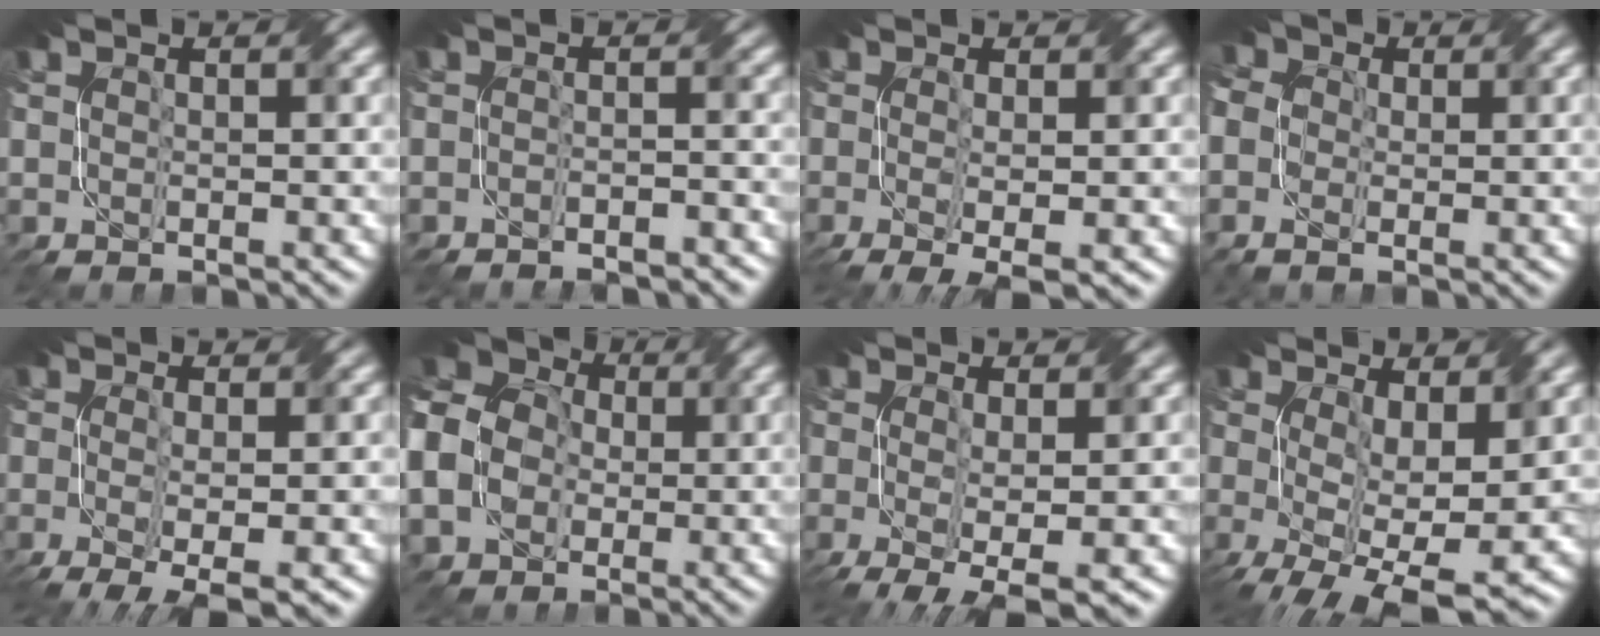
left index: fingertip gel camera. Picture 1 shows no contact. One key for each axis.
{"total": 3.8, "fx": -3.6, "fy": 0.7, "fz": 1.2, "tx": -0.005, "ty": 0.009, "tz": -0.044}
{"total": 4.2, "fx": -1.4, "fy": 1.5, "fz": 3.7, "tx": -0.070, "ty": -0.005, "tz": -0.016}
{"total": 5.4, "fx": 0.0, "fy": 4.3, "fz": 3.2, "tx": -0.081, "ty": 0.026, "tz": -0.006}
{"total": 5.0, "fx": -1.9, "fy": 1.6, "fz": 4.3, "tx": -0.079, "ty": -0.005, "tz": -0.025}
{"total": 14.1, "fx": -0.4, "fy": 12.6, "fz": 6.4, "tx": -0.161, "ty": 0.004, "tz": -0.041}
{"total": 6.0, "fx": -1.8, "fy": 2.2, "fz": 5.2, "tx": -0.096, "ty": -0.010, "tz": -0.021}
{"total": 10.6, "fx": -1.2, "fy": 5.7, "fz": 8.9, "tx": -0.153, "ty": -0.039, "tz": 0.005}